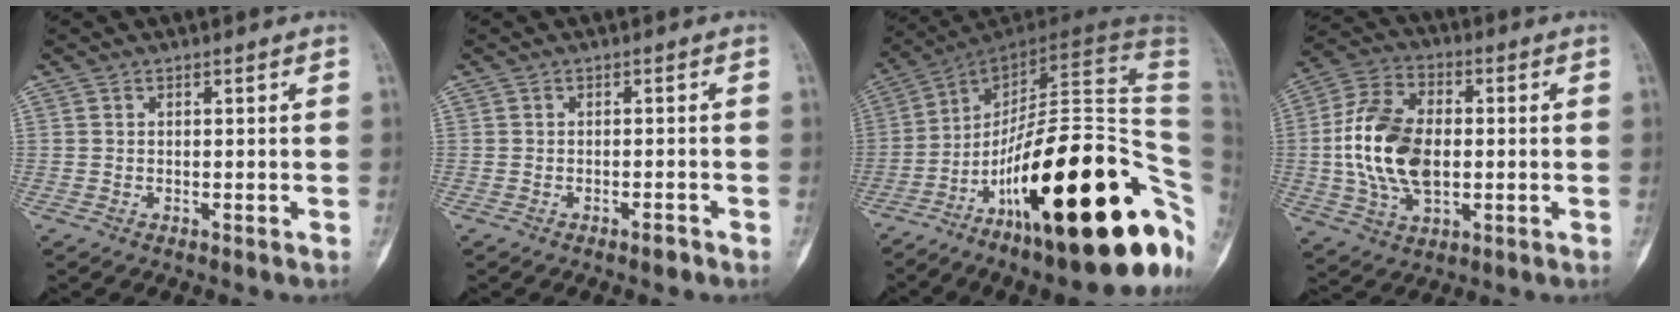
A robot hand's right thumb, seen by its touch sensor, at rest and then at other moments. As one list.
[{"total": 1.5, "force": [-1.2, 0.3, 0.9], "torque": [-0.012, 0.006, -0.018]}, {"total": 36.2, "force": [-11.1, 11.1, 32.7], "torque": [-0.385, 0.077, -0.172]}, {"total": 16.2, "force": [-0.4, 10.0, 12.8], "torque": [-0.242, 0.014, -0.005]}]